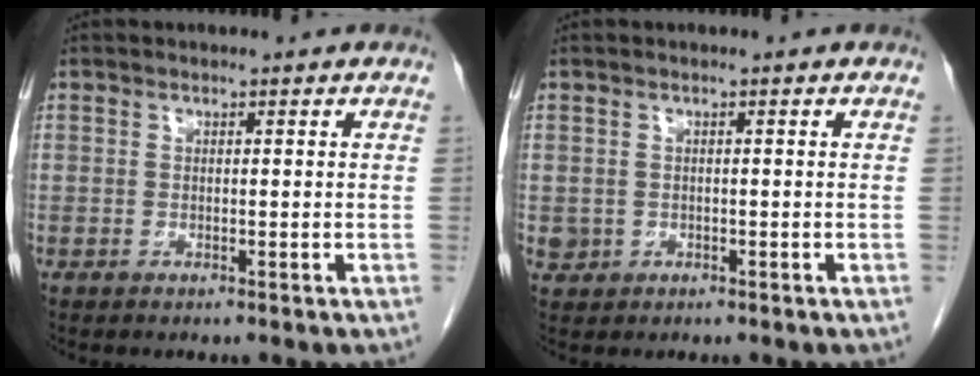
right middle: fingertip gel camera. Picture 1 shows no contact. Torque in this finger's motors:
{"motor_torque": [0.28, 0.02, 0.03, 0.00]}